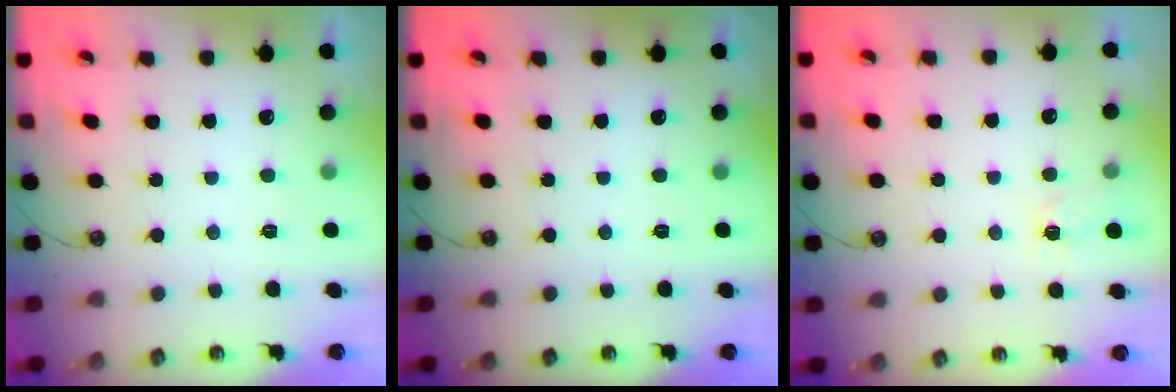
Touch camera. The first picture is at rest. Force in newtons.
{"total": 0.0}
{"total": 3.3, "press": 3.2, "slide": 0.6}